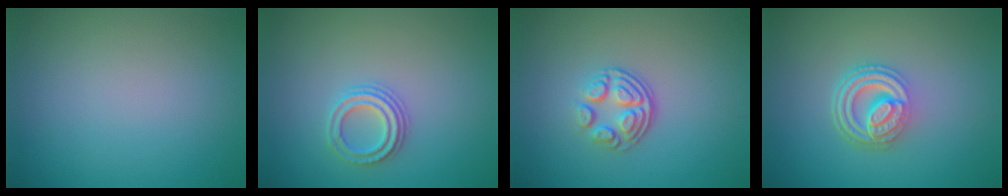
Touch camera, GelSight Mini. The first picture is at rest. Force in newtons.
{"total": 2.4, "press": 2.2, "slide": 0.8}
{"total": 3.5, "press": 2.5, "slide": 2.4}
{"total": 4.9, "press": 3.4, "slide": 3.5}